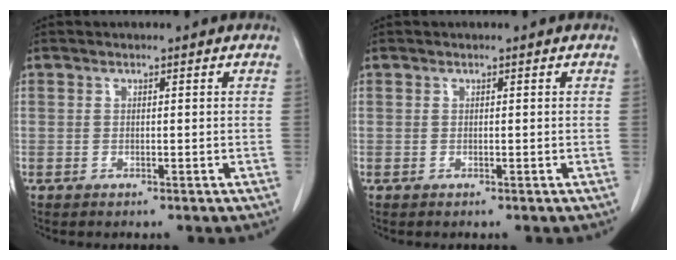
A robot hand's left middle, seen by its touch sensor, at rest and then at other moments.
{"total": 0.0}